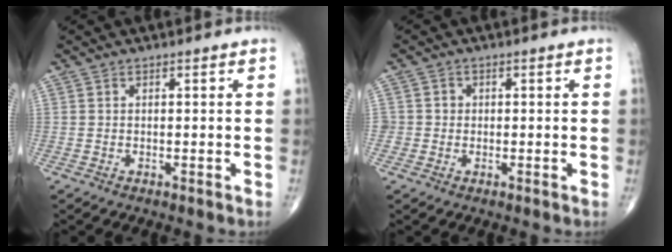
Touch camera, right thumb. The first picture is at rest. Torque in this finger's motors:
{"motor_torque": [0.42, 0.37, 0.13, 0.02, -0.05]}